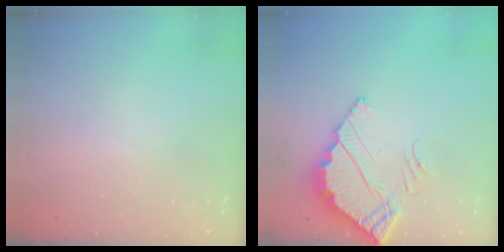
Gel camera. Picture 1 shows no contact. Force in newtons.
{"total": 3.9, "press": 3.9, "slide": 0.1}